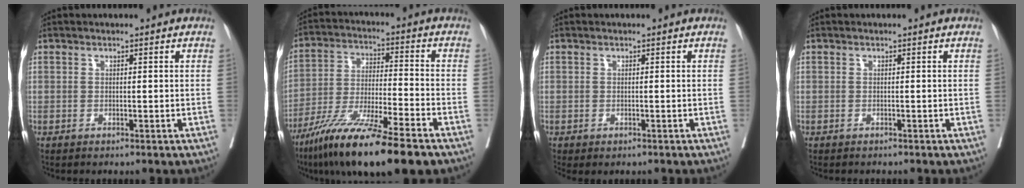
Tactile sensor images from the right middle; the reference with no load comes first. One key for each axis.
{"total": 16.7, "fx": -11.5, "fy": 0.9, "fz": 12.1, "tx": -0.219, "ty": -0.046, "tz": -0.206}
{"total": 1.7, "fx": -1.3, "fy": 0.8, "fz": 0.6, "tx": -0.006, "ty": -0.003, "tz": -0.018}
{"total": 1.4, "fx": -1.3, "fy": 0.4, "fz": 0.4, "tx": -0.011, "ty": -0.003, "tz": -0.017}